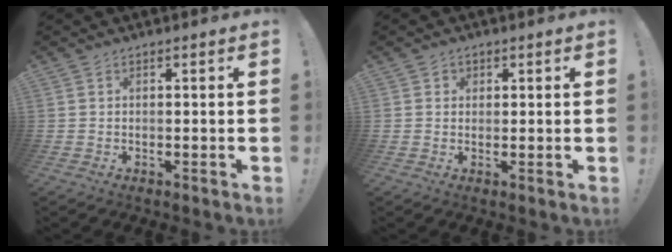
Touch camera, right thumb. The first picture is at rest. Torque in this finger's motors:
{"motor_torque": [0.32, -0.23, -0.35, 0.16, -0.04]}